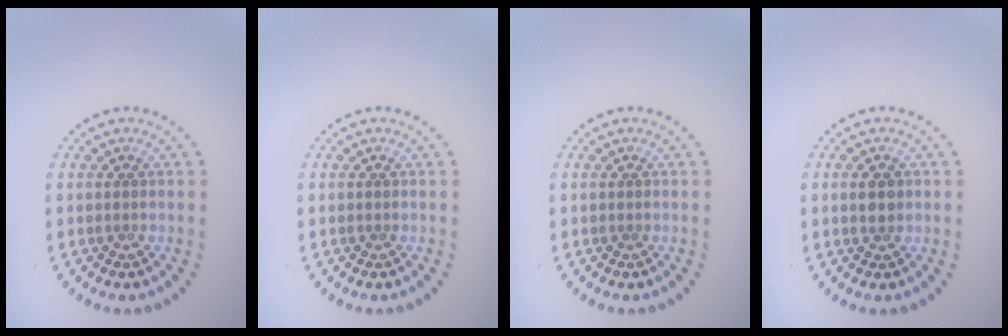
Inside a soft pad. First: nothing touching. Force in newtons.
{"total": 0.0}
{"total": 0.0}
{"total": 1.6, "press": 1.6, "slide": 0.3}